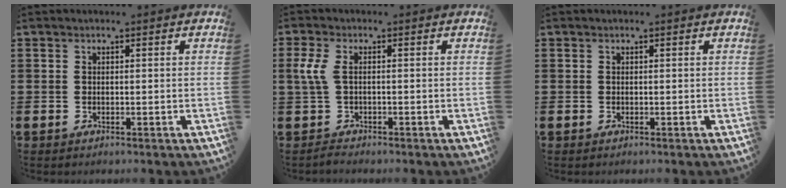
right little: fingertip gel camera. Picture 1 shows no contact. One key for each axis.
{"total": 2.9, "fx": -0.3, "fy": 1.3, "fz": 2.6, "tx": -0.060, "ty": 0.004, "tz": -0.009}
{"total": 0.0}